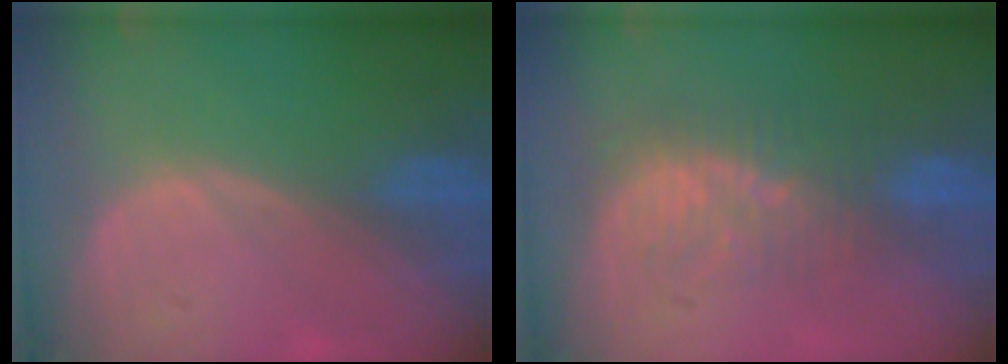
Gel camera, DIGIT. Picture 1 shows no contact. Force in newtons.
{"total": 7.9, "press": 7.4, "slide": 2.6}